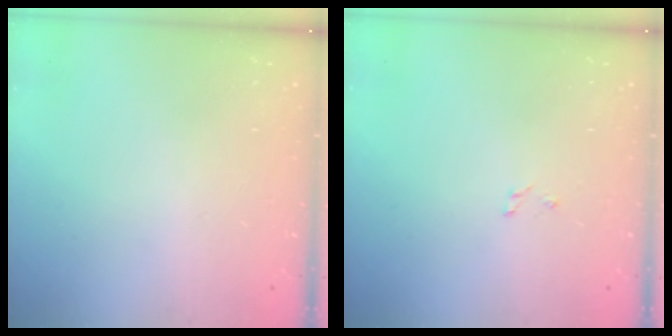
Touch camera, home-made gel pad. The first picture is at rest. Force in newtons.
{"total": 1.5, "press": 1.5, "slide": 0.2}